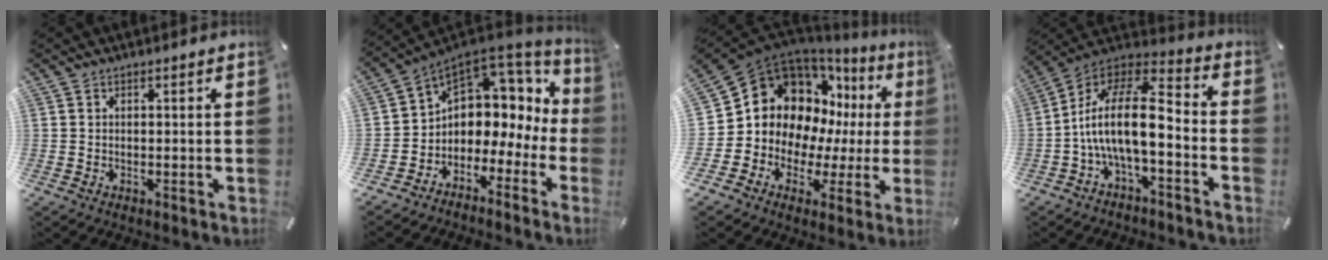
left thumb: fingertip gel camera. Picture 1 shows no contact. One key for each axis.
{"total": 6.5, "fx": 1.9, "fy": 5.9, "fz": 1.9, "tx": -0.040, "ty": -0.035, "tz": 0.037}
{"total": 15.2, "fx": 4.0, "fy": 12.7, "fz": 7.3, "tx": -0.135, "ty": -0.046, "tz": 0.084}
{"total": 17.4, "fx": -2.4, "fy": 7.4, "fz": 15.5, "tx": -0.301, "ty": 0.006, "tz": -0.042}